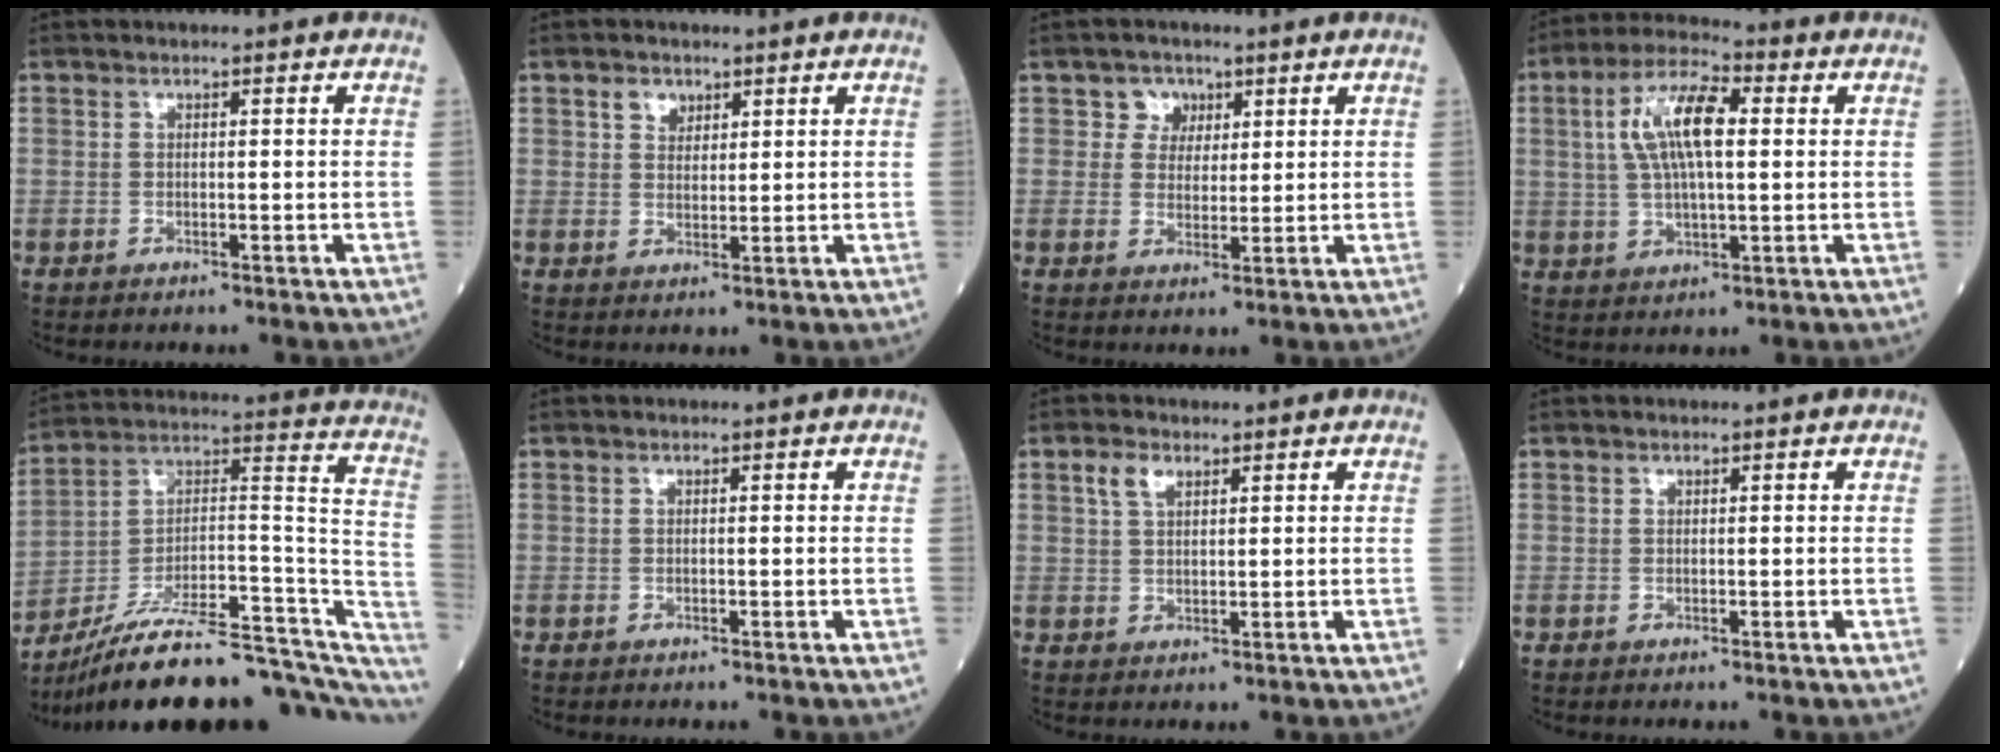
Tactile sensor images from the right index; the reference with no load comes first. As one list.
[{"total": 2.6, "force": [1.6, 1.8, 1.0], "torque": [-0.018, 0.003, 0.028]}, {"total": 3.6, "force": [1.7, 3.1, 0.4], "torque": [-0.002, 0.004, 0.026]}, {"total": 10.7, "force": [2.2, 3.4, 9.9], "torque": [-0.201, 0.021, 0.039]}, {"total": 27.3, "force": [-21.0, 6.8, 16.1], "torque": [-0.191, 0.039, -0.313]}, {"total": 0.0}, {"total": 2.9, "force": [1.7, 1.4, 1.9], "torque": [-0.042, 0.006, 0.036]}, {"total": 0.0}]